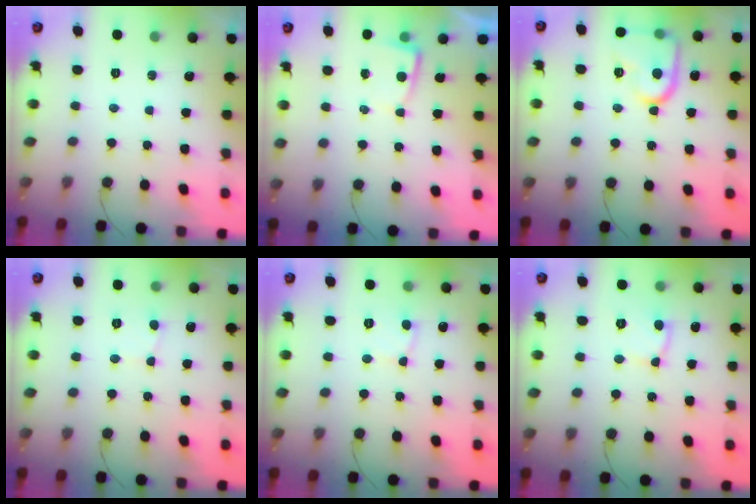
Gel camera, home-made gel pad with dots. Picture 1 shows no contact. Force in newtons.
{"total": 2.2, "press": 2.2, "slide": 0.4}
{"total": 15.2, "press": 15.1, "slide": 1.3}
{"total": 2.2, "press": 2.2, "slide": 0.2}
{"total": 2.6, "press": 2.6, "slide": 0.2}
{"total": 6.8, "press": 6.7, "slide": 0.8}